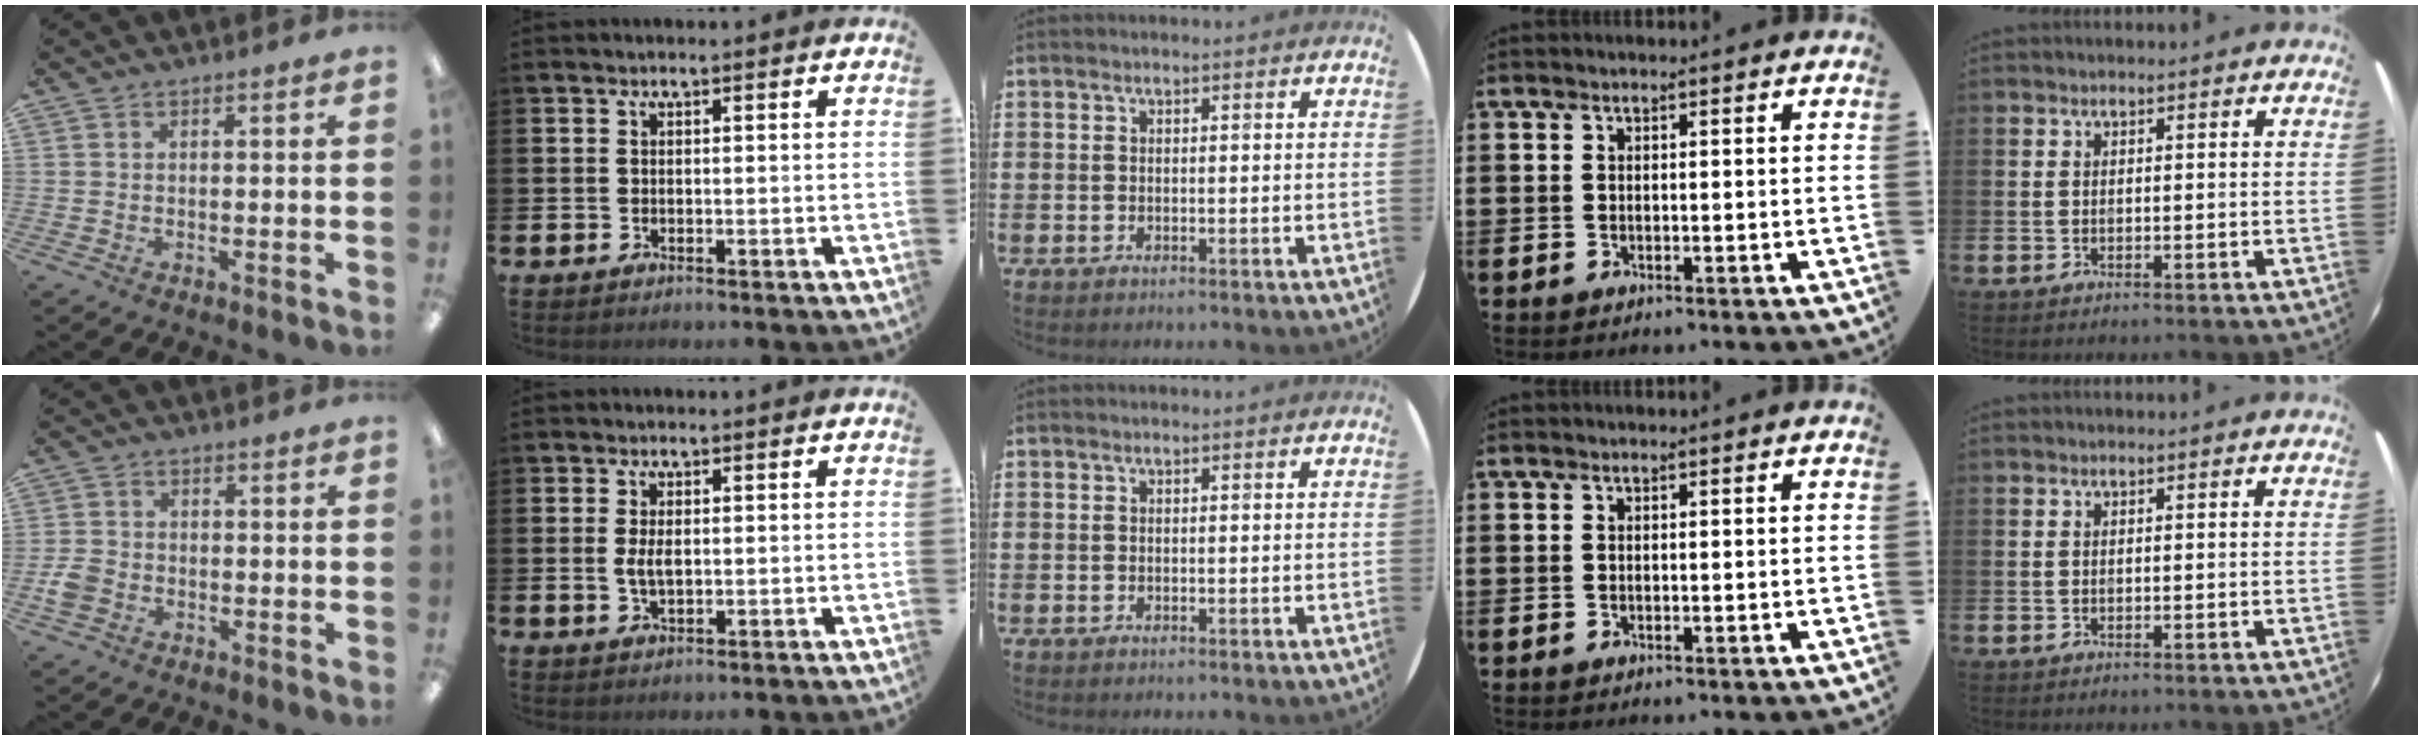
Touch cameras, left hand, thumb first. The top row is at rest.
{"thumb": {"total": 4.3, "force": [-1.6, 3.5, 1.9], "torque": [-0.019, 0.010, -0.027]}, "index": {"total": 2.5, "force": [0.2, 1.1, 2.3], "torque": [-0.036, 0.000, 0.000]}}